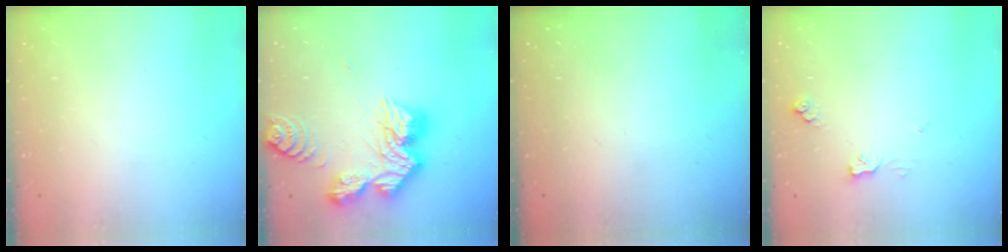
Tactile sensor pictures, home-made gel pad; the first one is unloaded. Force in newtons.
{"total": 19.6, "press": 19.5, "slide": 1.9}
{"total": 0.0}
{"total": 5.7, "press": 5.6, "slide": 0.9}